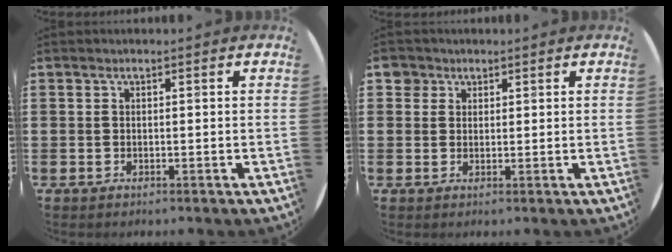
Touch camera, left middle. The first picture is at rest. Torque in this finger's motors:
{"motor_torque": [0.02, 0.00, -0.02, 0.00]}